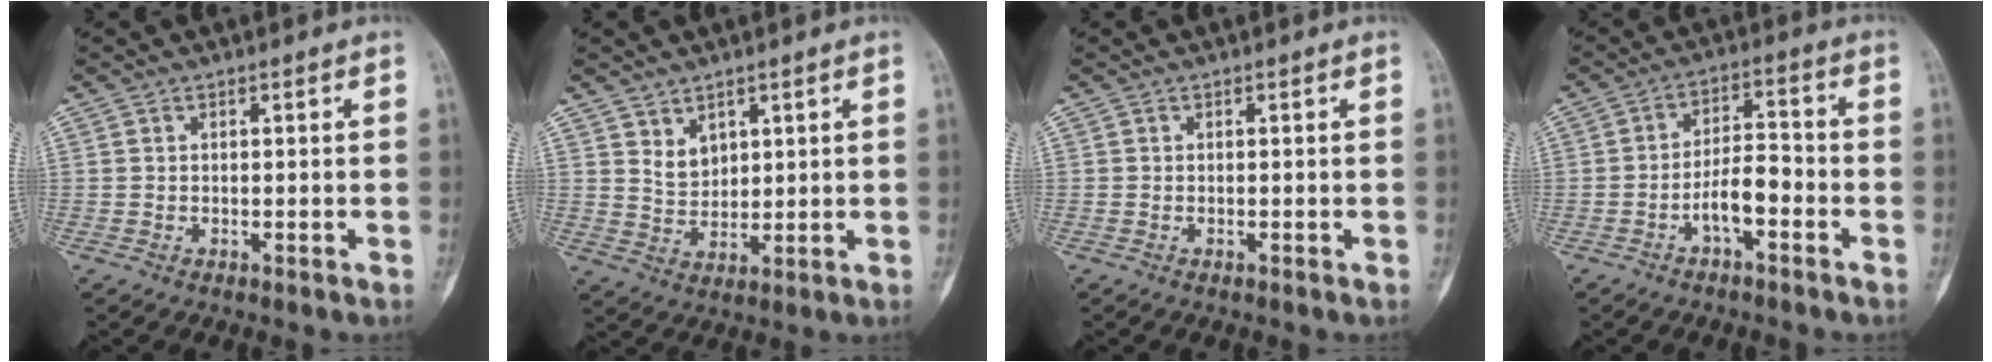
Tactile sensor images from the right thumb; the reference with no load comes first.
{"total": 4.4, "force": [2.4, 3.1, 2.0], "torque": [-0.019, -0.024, 0.055]}
{"total": 0.0}
{"total": 6.8, "force": [-2.9, 2.8, 5.5], "torque": [-0.090, 0.036, -0.052]}